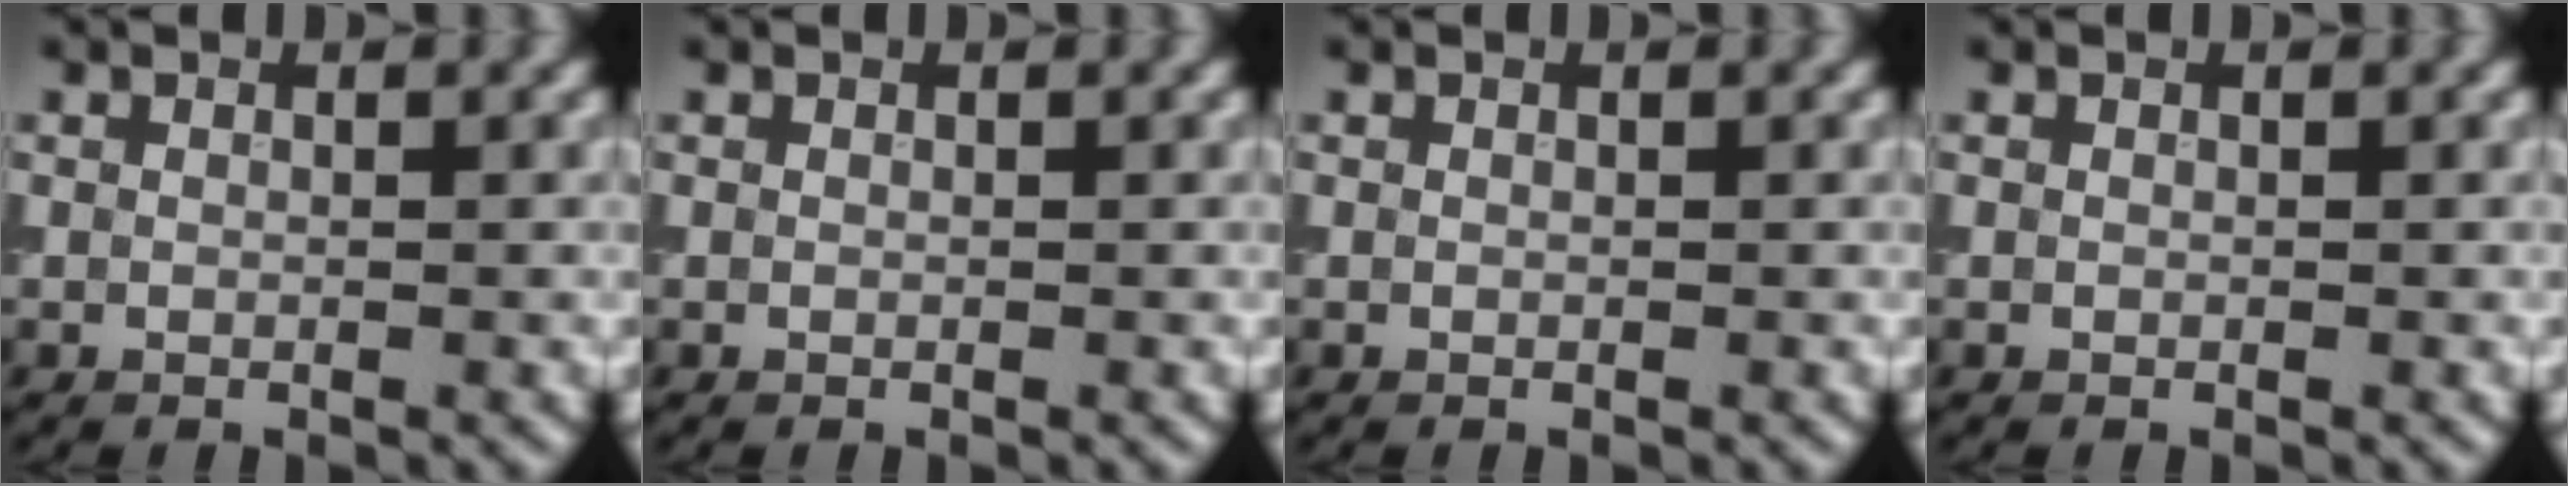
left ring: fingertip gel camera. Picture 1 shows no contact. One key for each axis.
{"total": 0.0}
{"total": 0.0}
{"total": 0.0}